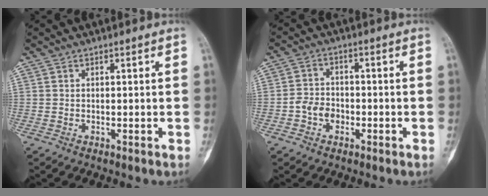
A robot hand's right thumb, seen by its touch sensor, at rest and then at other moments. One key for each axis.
{"total": 6.4, "fx": -2.3, "fy": 5.0, "fz": 3.3, "tx": -0.037, "ty": 0.028, "tz": -0.048}